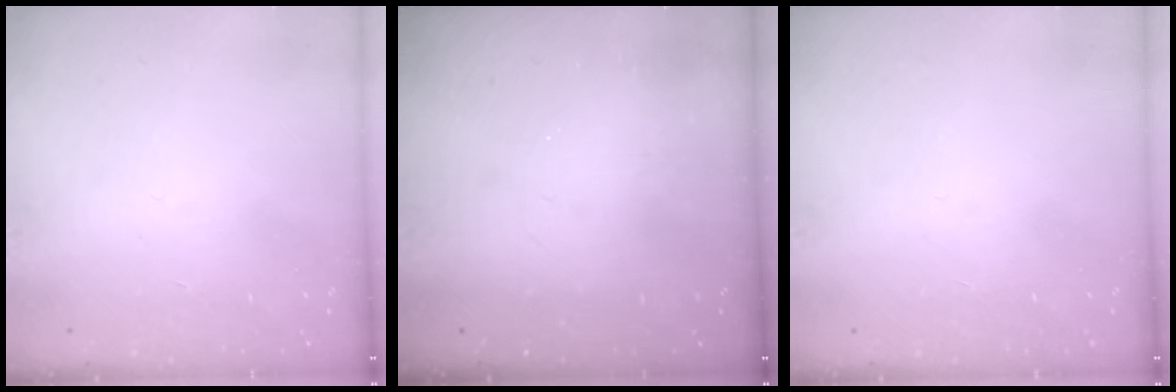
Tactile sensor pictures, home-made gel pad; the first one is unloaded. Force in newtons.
{"total": 0.0}
{"total": 0.0}